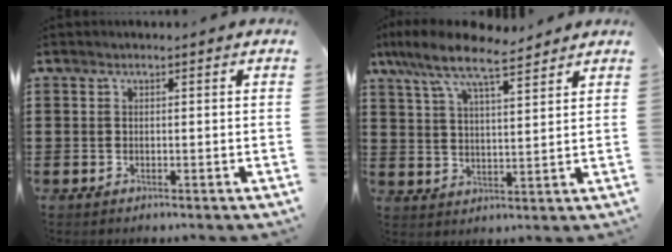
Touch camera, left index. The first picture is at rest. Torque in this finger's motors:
{"motor_torque": [2.14, 0.00, 0.54, 0.21]}